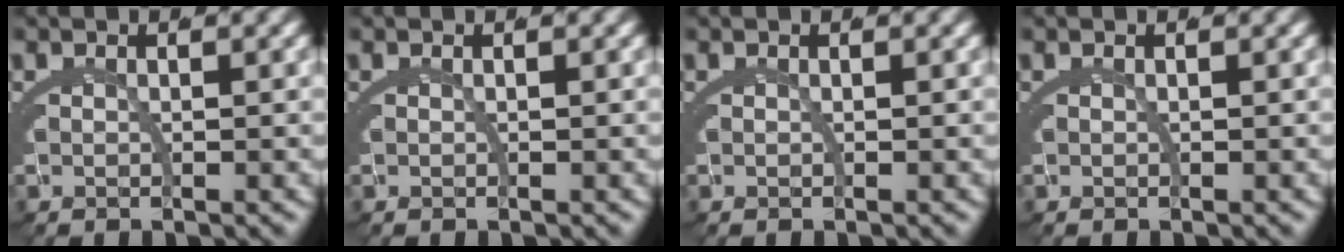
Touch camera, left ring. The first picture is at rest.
{"total": 0.0}
{"total": 0.0}
{"total": 0.0}